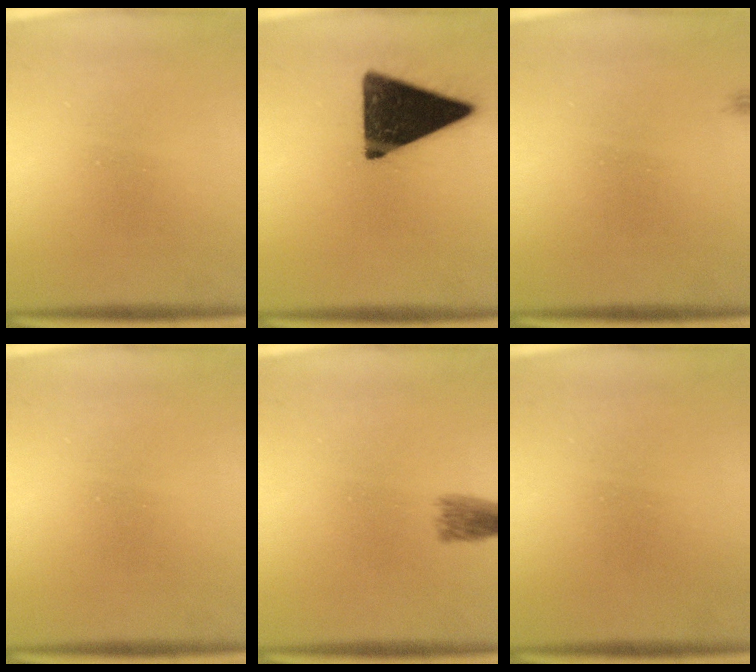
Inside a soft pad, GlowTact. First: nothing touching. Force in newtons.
{"total": 16.1}
{"total": 0.6}
{"total": 0.0}
{"total": 2.0}
{"total": 1.6}